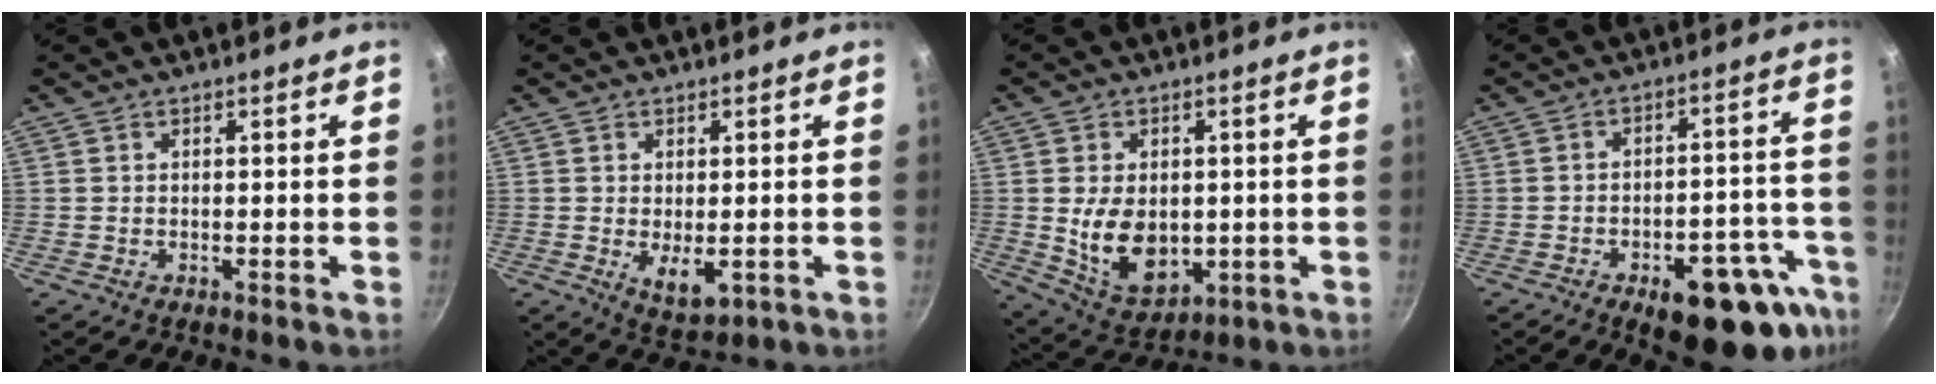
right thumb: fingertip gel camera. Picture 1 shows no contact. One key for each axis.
{"total": 5.6, "fx": -0.9, "fy": 3.0, "fz": 4.6, "tx": -0.067, "ty": -0.014, "tz": -0.002}
{"total": 12.0, "fx": -0.3, "fy": 8.4, "fz": 8.6, "tx": -0.125, "ty": -0.015, "tz": 0.017}
{"total": 17.7, "fx": -9.6, "fy": 7.8, "fz": 12.7, "tx": -0.094, "ty": 0.047, "tz": -0.118}